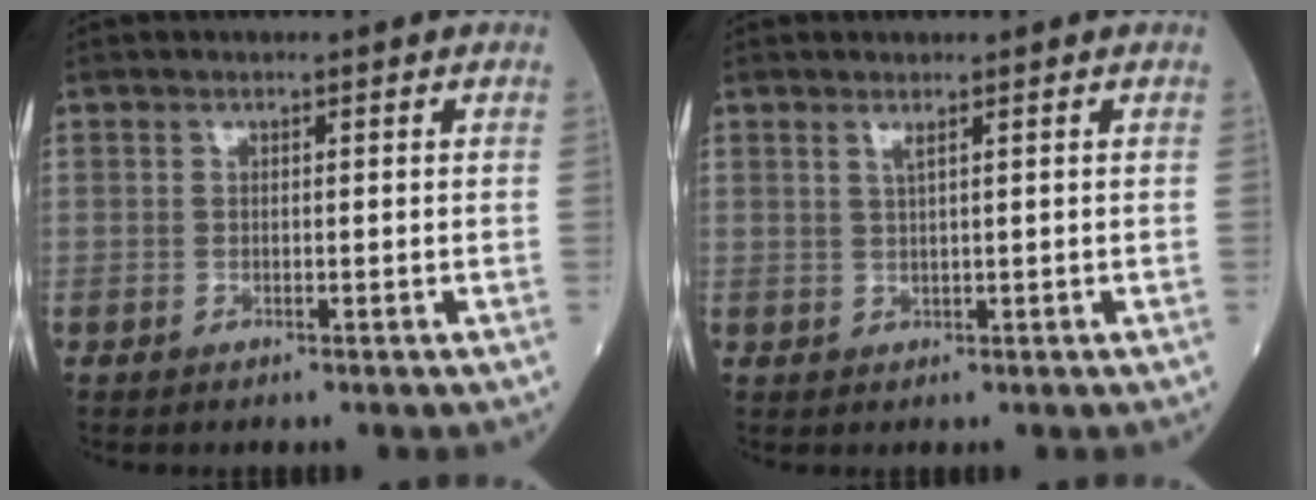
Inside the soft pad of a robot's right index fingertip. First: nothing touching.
{"total": 1.1, "force": [0.8, -0.1, 0.8], "torque": [-0.020, -0.003, 0.015]}